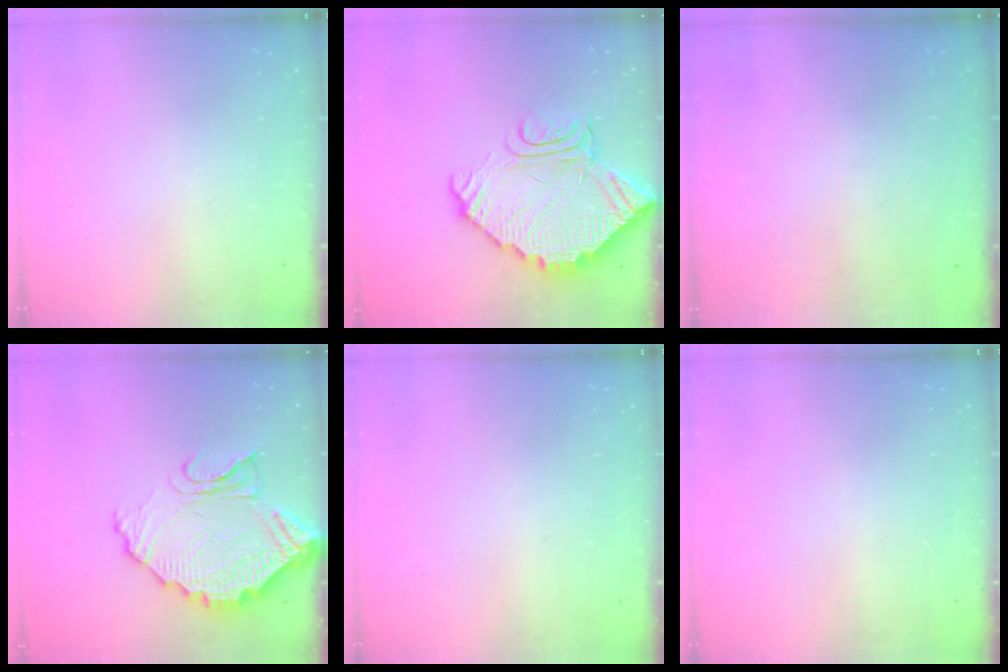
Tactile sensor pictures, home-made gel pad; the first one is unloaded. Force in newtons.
{"total": 17.2, "press": 17.1, "slide": 1.7}
{"total": 3.1, "press": 2.9, "slide": 1.2}
{"total": 13.9, "press": 13.9, "slide": 1.2}
{"total": 0.0}
{"total": 0.0}